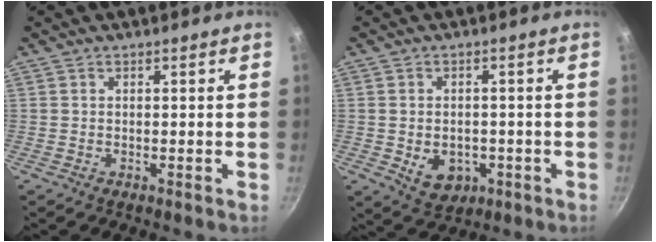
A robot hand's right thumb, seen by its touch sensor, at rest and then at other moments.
{"total": 6.8, "force": [-1.8, 5.1, 4.2], "torque": [-0.041, 0.004, -0.014]}